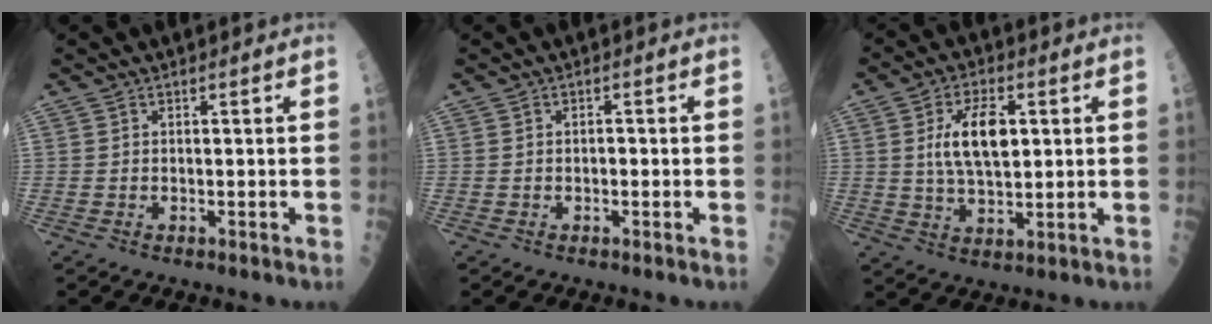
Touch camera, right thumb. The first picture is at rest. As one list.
[{"total": 0.9, "force": [-0.1, 0.5, 0.8], "torque": [-0.009, 0.001, -0.003]}, {"total": 10.3, "force": [2.0, 4.9, 8.9], "torque": [-0.151, -0.001, 0.038]}]